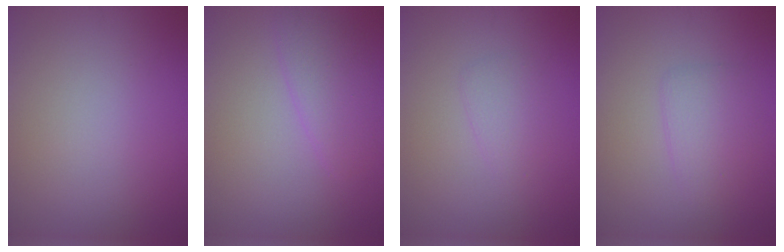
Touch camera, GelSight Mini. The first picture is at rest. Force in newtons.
{"total": 2.7, "press": 2.7, "slide": 0.1}
{"total": 1.4, "press": 1.4, "slide": 0.1}
{"total": 2.3, "press": 2.3, "slide": 0.1}